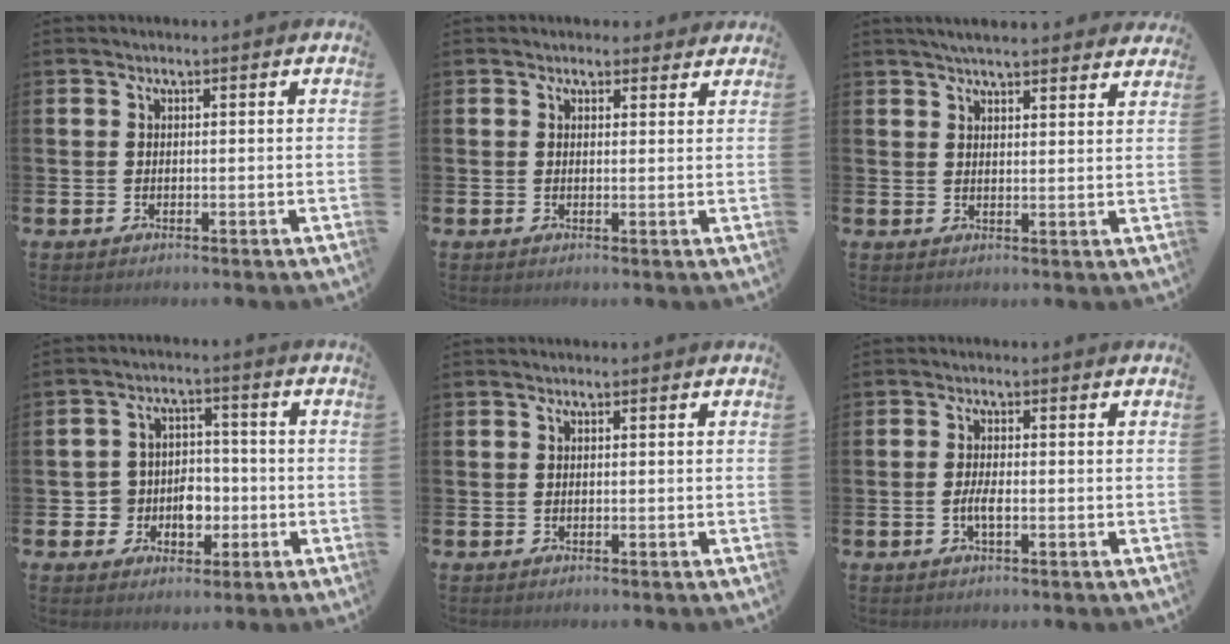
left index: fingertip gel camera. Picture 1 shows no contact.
{"total": 1.7, "force": [1.5, 0.7, 0.1], "torque": [0.010, -0.003, 0.024]}
{"total": 4.1, "force": [4.0, 0.3, 1.0], "torque": [-0.028, -0.014, 0.073]}
{"total": 5.2, "force": [-1.5, 4.7, 1.5], "torque": [-0.042, 0.013, -0.031]}
{"total": 0.0}
{"total": 2.2, "force": [-0.6, 0.7, 2.1], "torque": [-0.035, 0.001, -0.011]}